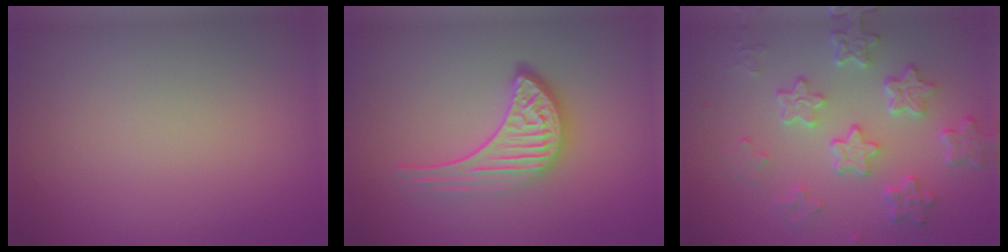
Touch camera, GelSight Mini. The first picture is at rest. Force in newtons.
{"total": 4.6, "press": 3.3, "slide": 3.2}
{"total": 5.7, "press": 4.4, "slide": 3.7}